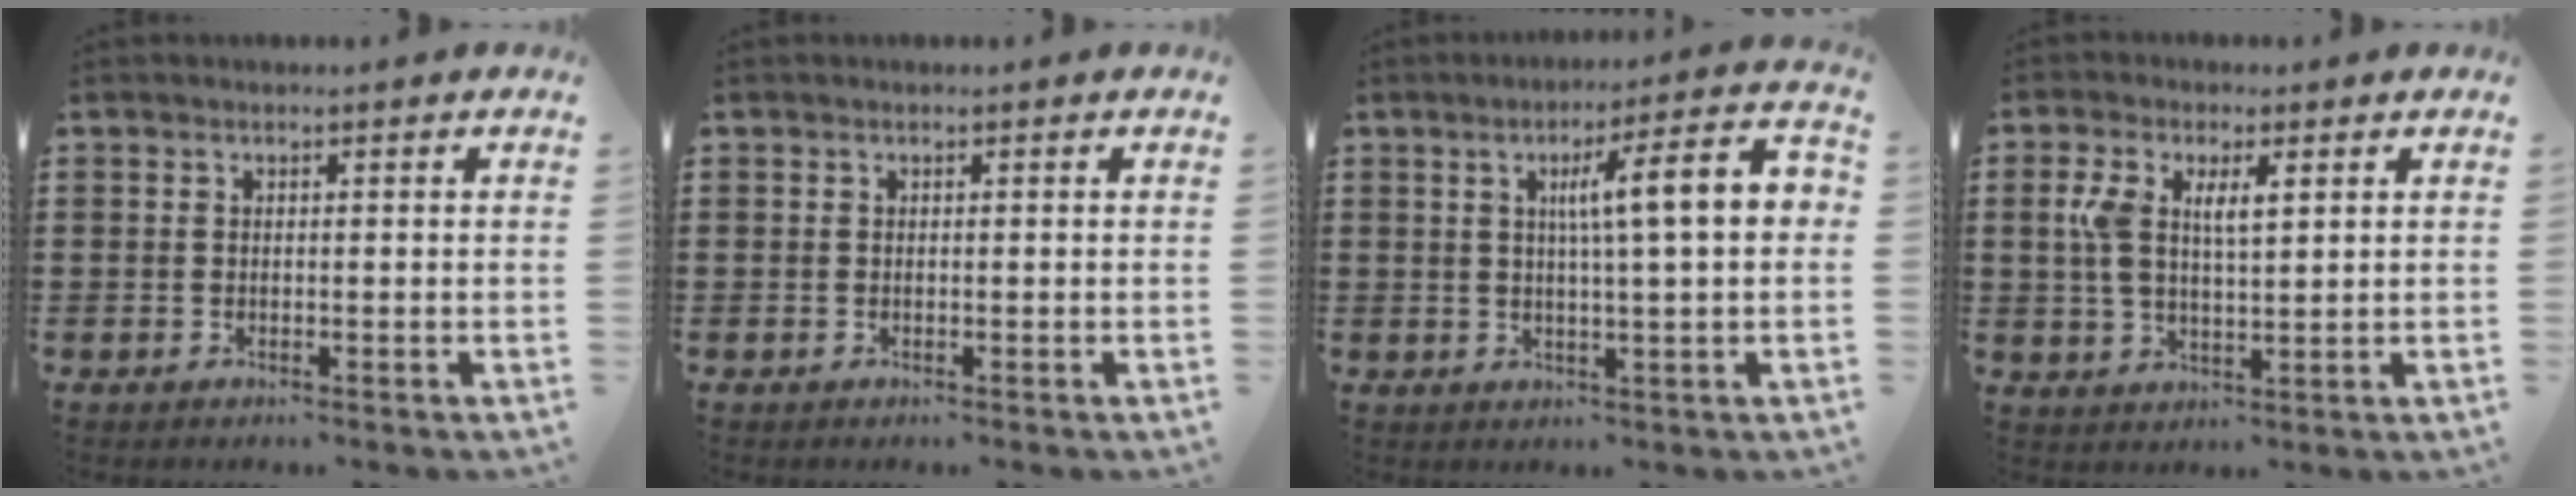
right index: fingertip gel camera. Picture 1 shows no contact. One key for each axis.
{"total": 0.0}
{"total": 8.9, "fx": 1.5, "fy": 0.5, "fz": 8.8, "tx": -0.150, "ty": -0.004, "tz": 0.013}
{"total": 5.9, "fx": 1.7, "fy": 2.6, "fz": 5.0, "tx": -0.107, "ty": 0.008, "tz": 0.029}